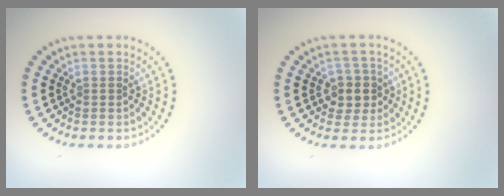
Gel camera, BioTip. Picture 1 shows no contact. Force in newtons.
{"total": 2.3, "press": 2.2, "slide": 0.9}